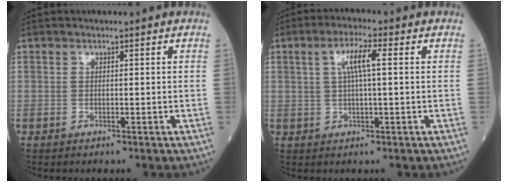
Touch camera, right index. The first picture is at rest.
{"total": 5.0, "force": [1.2, 0.5, 4.9], "torque": [-0.095, 0.011, 0.024]}